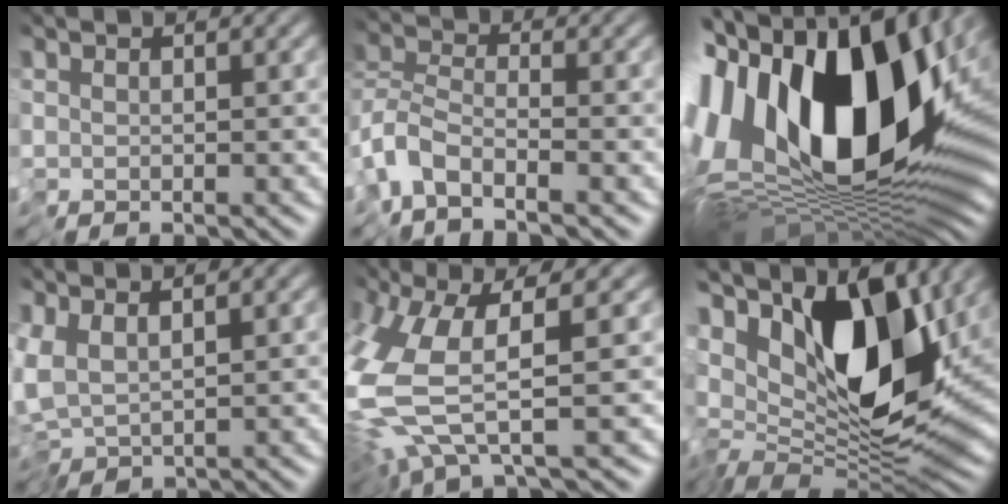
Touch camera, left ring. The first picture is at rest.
{"total": 3.9, "force": [-3.5, 0.7, 1.5], "torque": [-0.028, 0.000, -0.082]}
{"total": 18.6, "force": [4.3, 10.2, 15.0], "torque": [-0.282, 0.031, 0.052]}
{"total": 2.8, "force": [0.3, 1.3, 2.5], "torque": [-0.051, 0.004, 0.003]}
{"total": 7.3, "force": [-0.6, 1.9, 7.0], "torque": [-0.180, -0.013, -0.011]}
{"total": 12.9, "force": [3.0, 5.7, 11.1], "torque": [-0.179, 0.007, 0.037]}